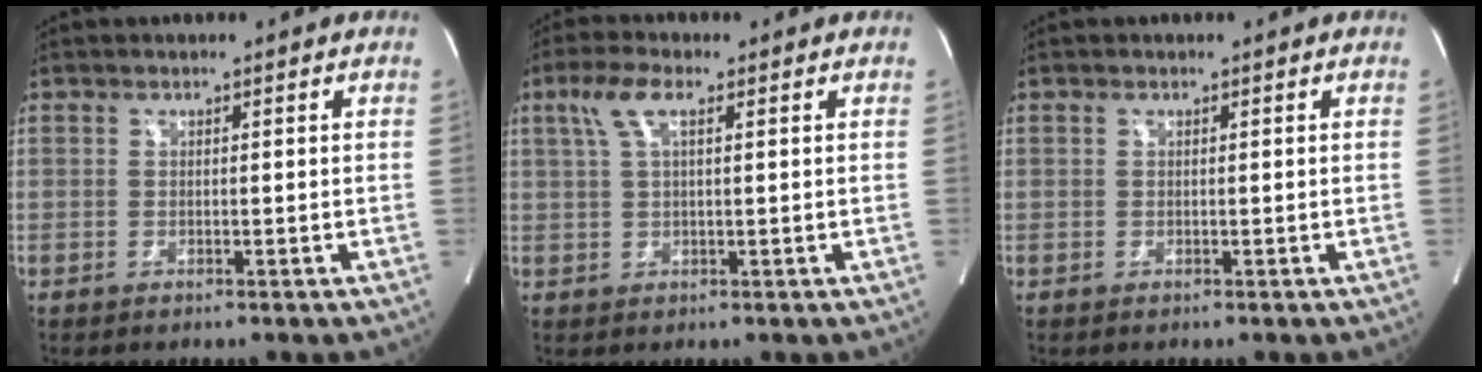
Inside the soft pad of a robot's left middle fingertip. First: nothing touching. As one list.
[{"total": 4.7, "force": [2.1, 1.2, 4.0], "torque": [-0.095, 0.019, 0.047]}, {"total": 0.0}]